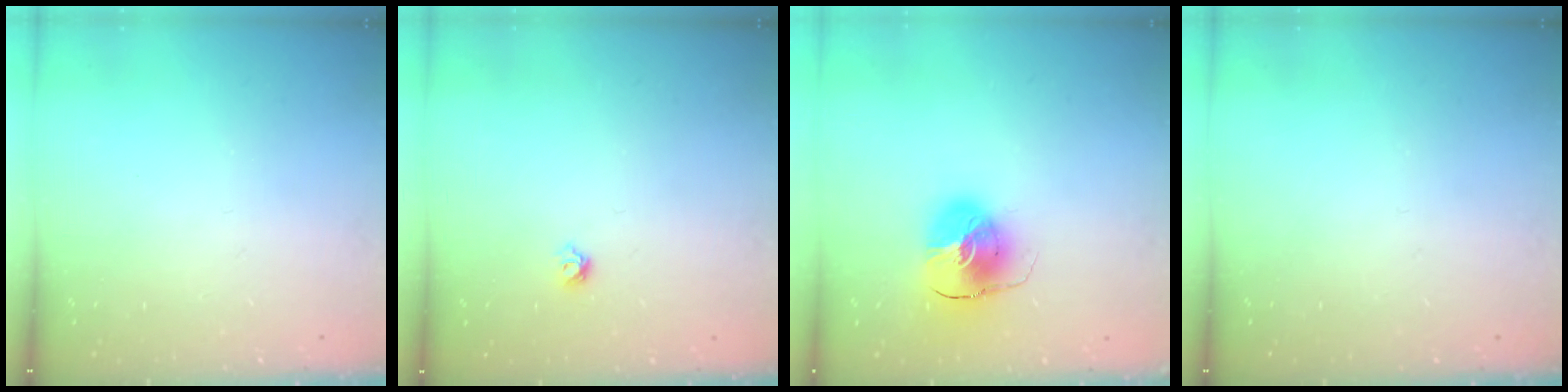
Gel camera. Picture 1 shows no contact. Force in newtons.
{"total": 4.8, "press": 4.8, "slide": 0.8}
{"total": 10.6, "press": 10.5, "slide": 1.7}
{"total": 0.0}